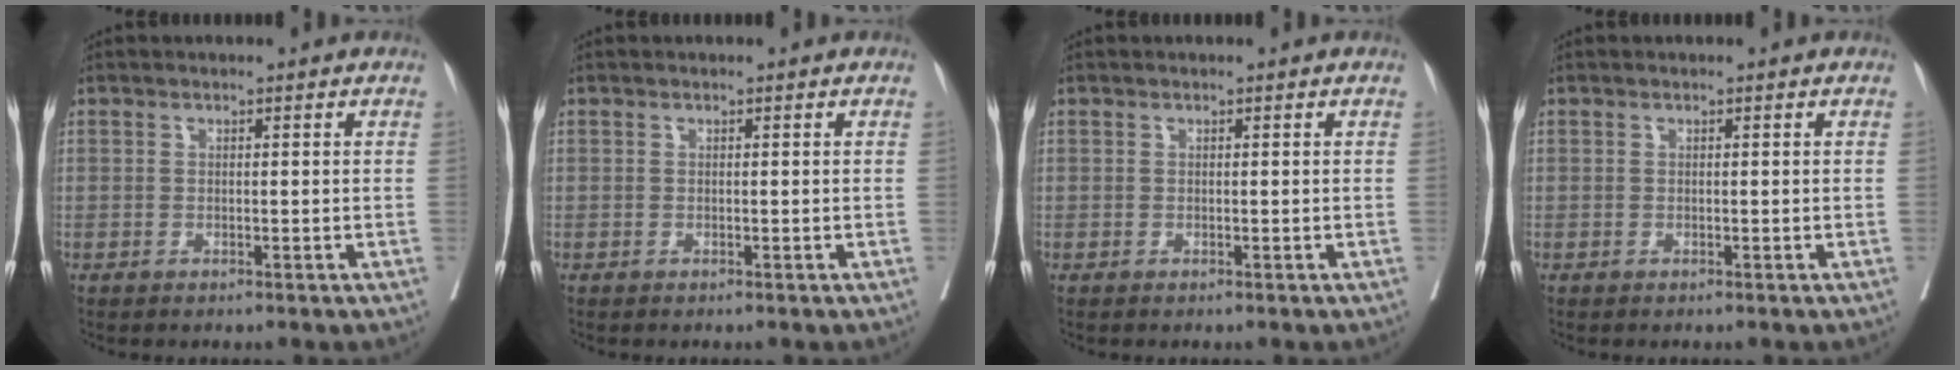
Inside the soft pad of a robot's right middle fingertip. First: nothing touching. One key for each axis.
{"total": 0.0}
{"total": 0.0}
{"total": 0.0}